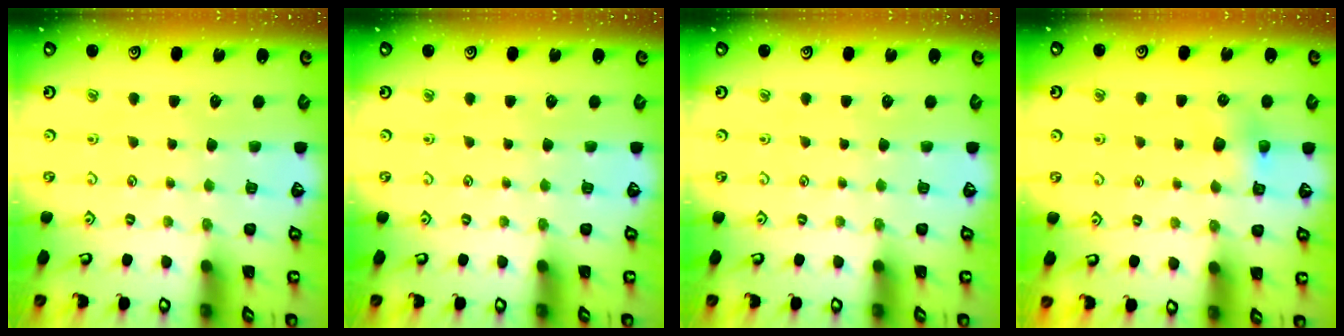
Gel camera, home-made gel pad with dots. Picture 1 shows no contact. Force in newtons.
{"total": 0.0}
{"total": 0.0}
{"total": 5.1, "press": 5.1, "slide": 0.4}